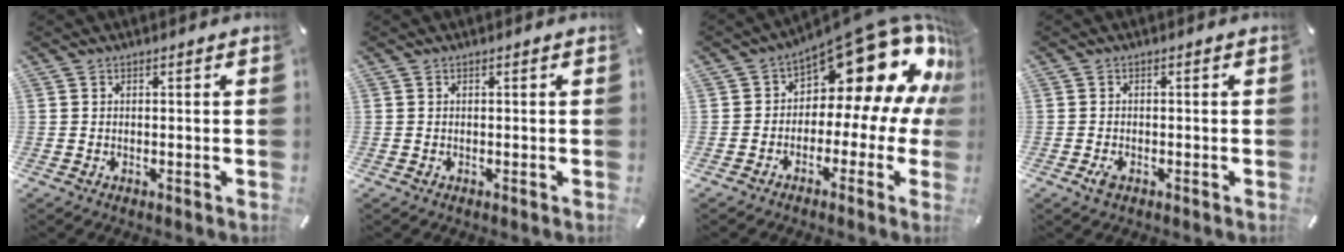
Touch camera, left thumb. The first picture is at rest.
{"total": 0.0}
{"total": 19.6, "force": [10.1, 9.9, 13.5], "torque": [-0.180, -0.086, 0.169]}
{"total": 1.8, "force": [-1.0, 0.9, 1.3], "torque": [-0.030, 0.000, -0.019]}